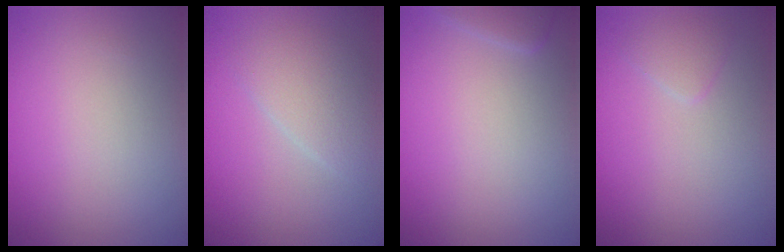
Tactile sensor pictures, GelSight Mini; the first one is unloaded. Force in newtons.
{"total": 2.6, "press": 2.5, "slide": 0.2}
{"total": 1.2, "press": 1.2, "slide": 0.1}
{"total": 1.1, "press": 1.1, "slide": 0.0}